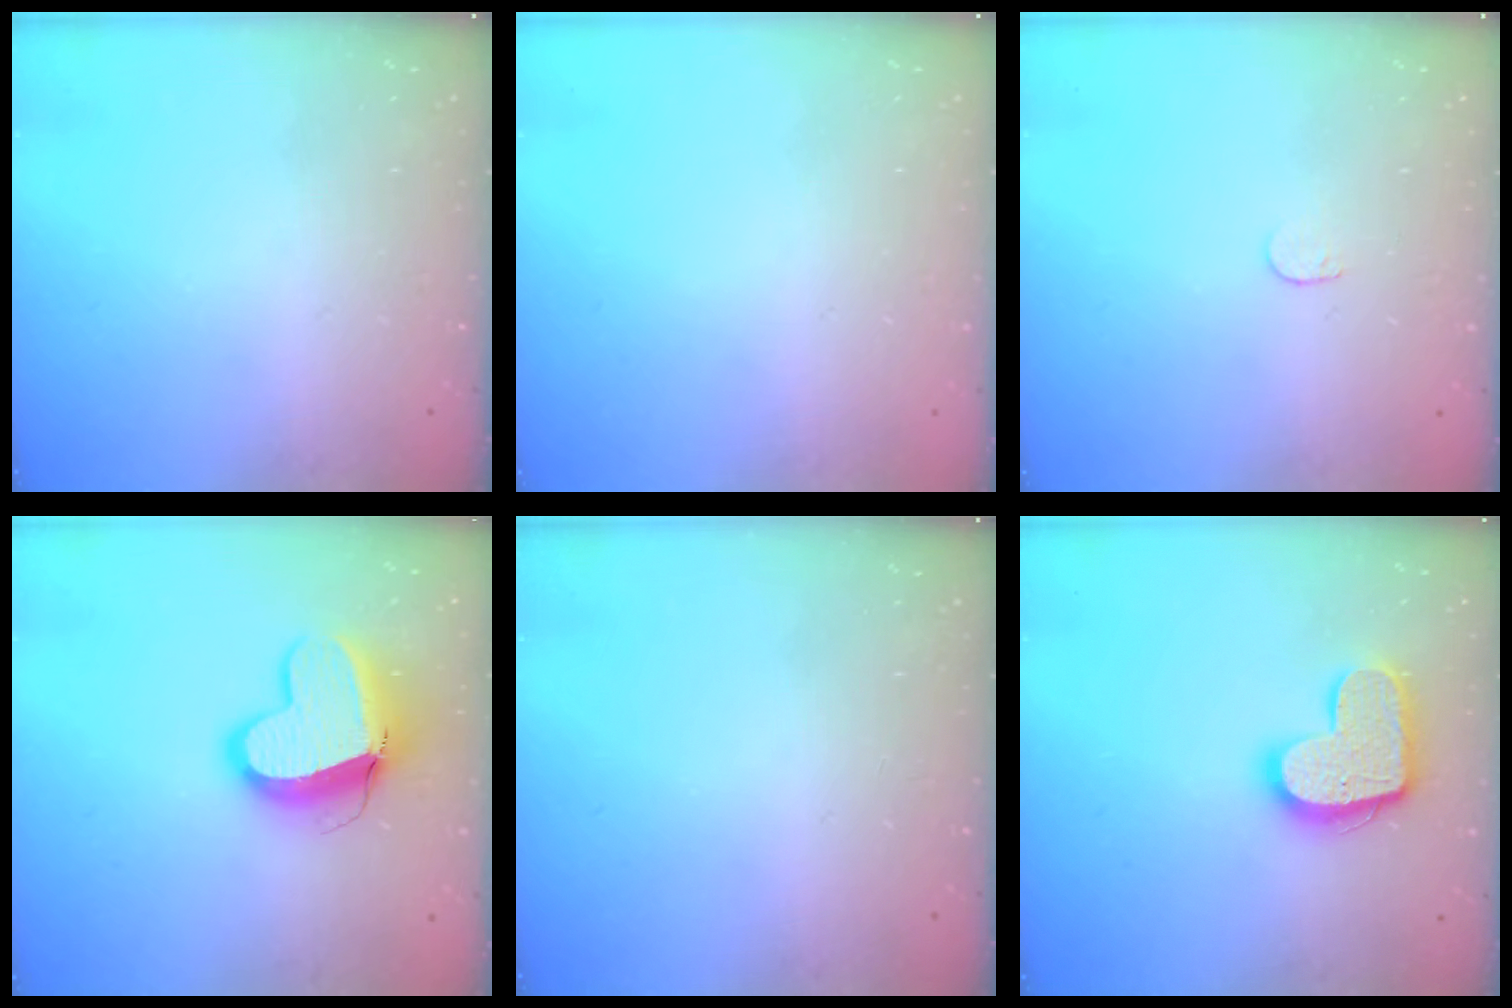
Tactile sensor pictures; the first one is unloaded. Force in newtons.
{"total": 0.6, "press": 0.6, "slide": 0.2}
{"total": 3.3, "press": 3.3, "slide": 0.3}
{"total": 15.6, "press": 15.5, "slide": 1.5}
{"total": 0.0}
{"total": 14.9, "press": 14.9, "slide": 1.0}